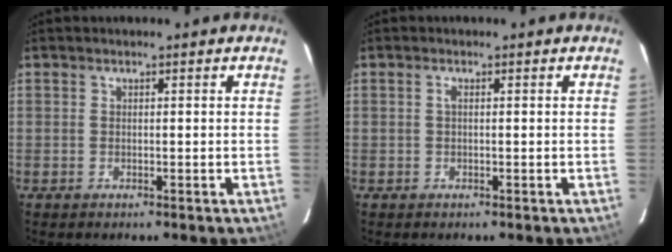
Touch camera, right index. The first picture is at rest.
{"total": 0.7, "force": [0.0, 0.1, 0.7], "torque": [-0.014, 0.003, -0.002]}